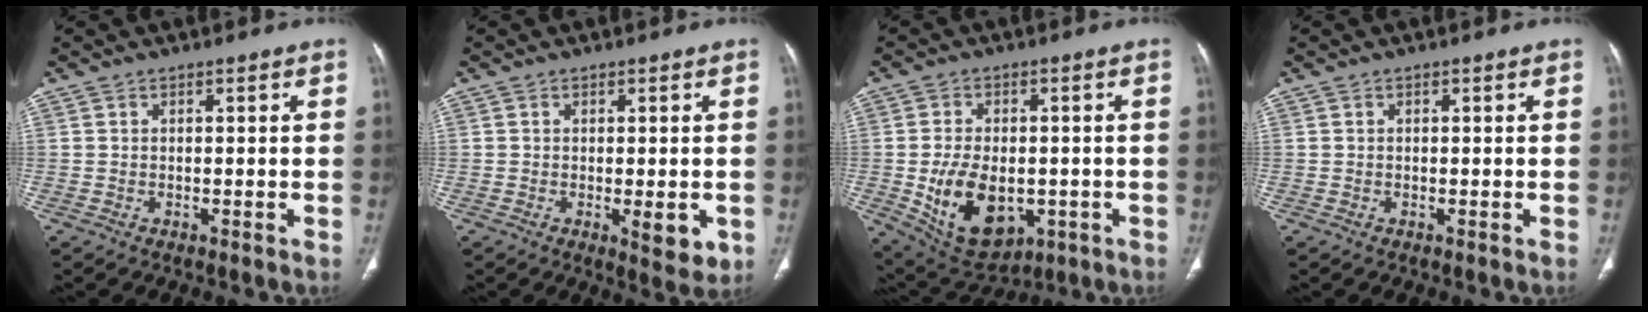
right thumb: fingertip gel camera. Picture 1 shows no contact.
{"total": 5.2, "force": [-1.2, 1.9, 4.7], "torque": [-0.056, -0.012, -0.010]}
{"total": 12.7, "force": [-2.7, 8.1, 9.3], "torque": [-0.134, -0.001, -0.019]}
{"total": 0.0}